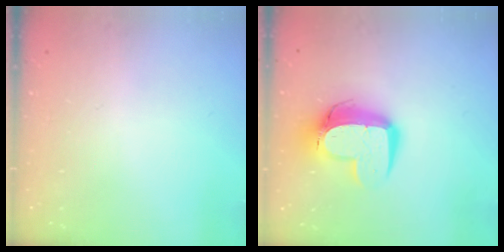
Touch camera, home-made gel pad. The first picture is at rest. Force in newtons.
{"total": 12.9, "press": 12.9, "slide": 1.1}